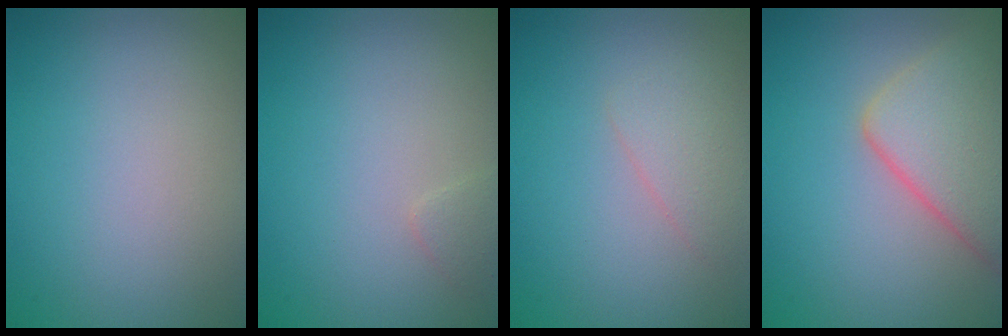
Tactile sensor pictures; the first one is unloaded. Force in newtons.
{"total": 0.8, "press": 0.7, "slide": 0.1}
{"total": 1.7, "press": 1.7, "slide": 0.1}
{"total": 6.6, "press": 6.6, "slide": 0.4}